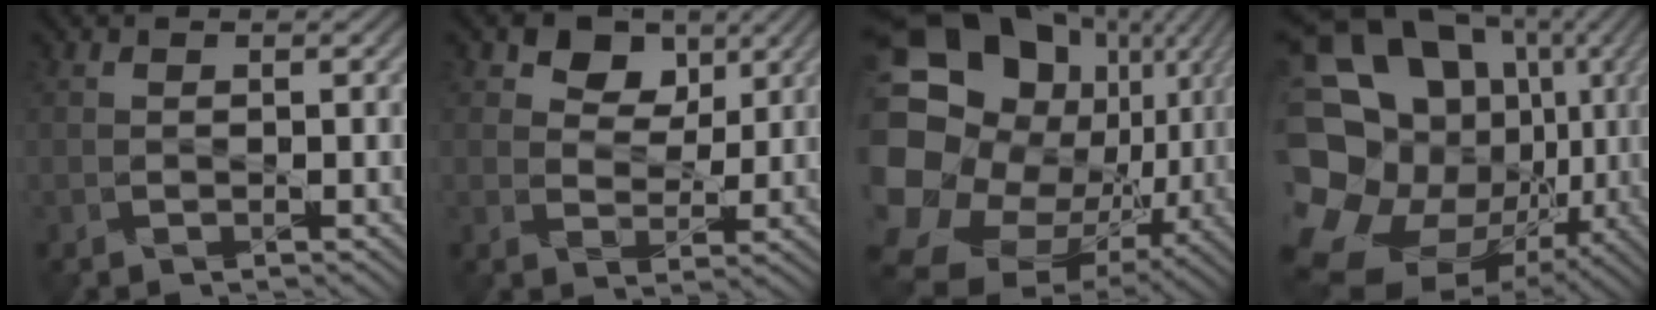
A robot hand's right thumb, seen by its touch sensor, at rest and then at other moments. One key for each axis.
{"total": 6.5, "fx": 4.0, "fy": 4.2, "fz": 2.8, "tx": -0.058, "ty": -0.003, "tz": 0.068}
{"total": 20.1, "fx": 0.3, "fy": 15.9, "fz": 12.3, "tx": -0.286, "ty": -0.031, "tz": 0.036}
{"total": 20.3, "fx": 0.2, "fy": 15.8, "fz": 12.8, "tx": -0.298, "ty": -0.020, "tz": 0.026}